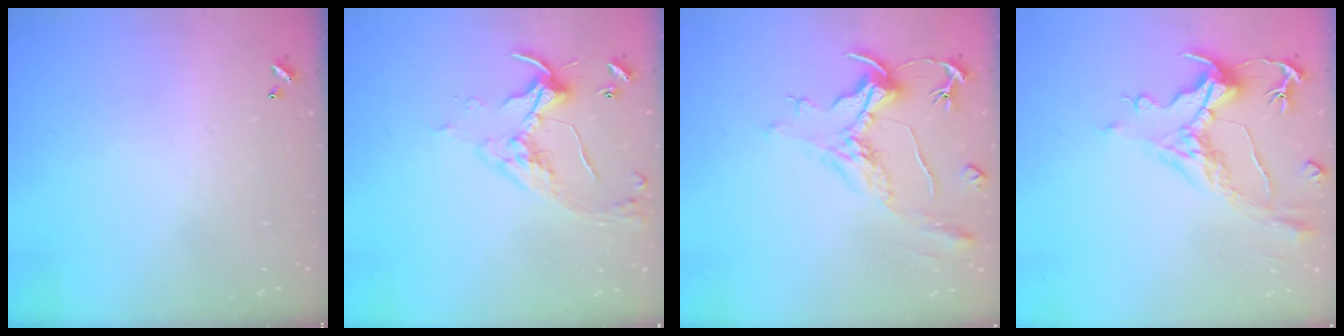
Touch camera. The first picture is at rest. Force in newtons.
{"total": 5.6, "press": 5.5, "slide": 0.7}
{"total": 2.2, "press": 1.7, "slide": 1.4}
{"total": 1.5, "press": 0.4, "slide": 1.4}